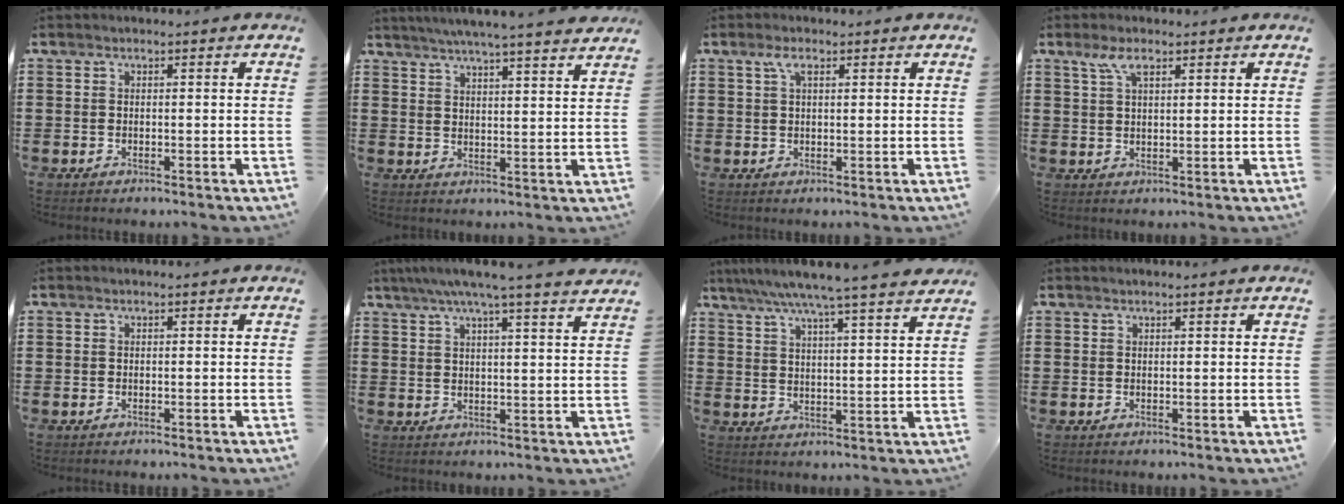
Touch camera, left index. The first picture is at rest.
{"total": 4.6, "force": [4.3, -0.6, 1.5], "torque": [-0.045, -0.019, 0.074]}
{"total": 2.9, "force": [1.4, 1.0, 2.3], "torque": [-0.052, 0.006, 0.023]}
{"total": 3.9, "force": [2.3, 1.4, 2.8], "torque": [-0.064, 0.006, 0.040]}
{"total": 0.0}
{"total": 5.3, "force": [4.4, -0.6, 2.9], "torque": [-0.071, -0.016, 0.075]}
{"total": 6.7, "force": [5.7, -1.0, 3.3], "torque": [-0.083, -0.029, 0.097]}
{"total": 0.5, "force": [0.4, 0.0, 0.3], "torque": [-0.006, 0.000, 0.008]}